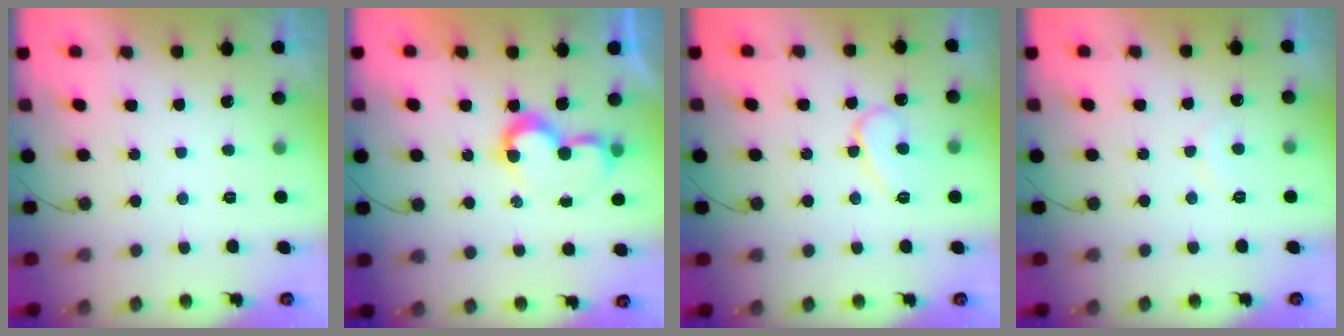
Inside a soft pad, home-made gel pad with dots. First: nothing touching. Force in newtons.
{"total": 7.5, "press": 7.4, "slide": 0.9}
{"total": 9.0, "press": 9.0, "slide": 1.1}
{"total": 5.7, "press": 5.7, "slide": 0.3}